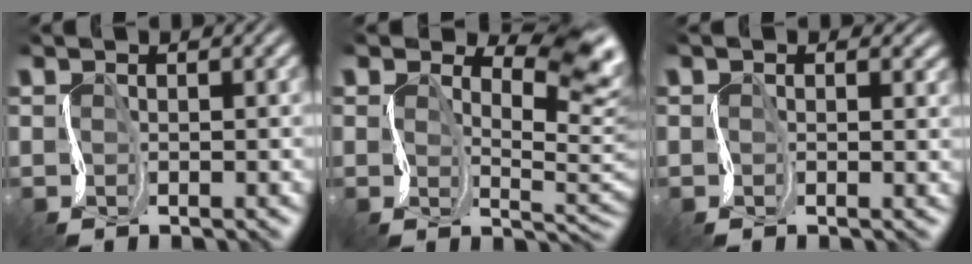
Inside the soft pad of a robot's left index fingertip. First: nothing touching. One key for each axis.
{"total": 6.7, "fx": 3.2, "fy": 2.6, "fz": 5.3, "tx": -0.083, "ty": -0.003, "tz": 0.054}
{"total": 1.2, "fx": 0.4, "fy": 0.8, "fz": 0.8, "tx": -0.006, "ty": 0.001, "tz": 0.004}